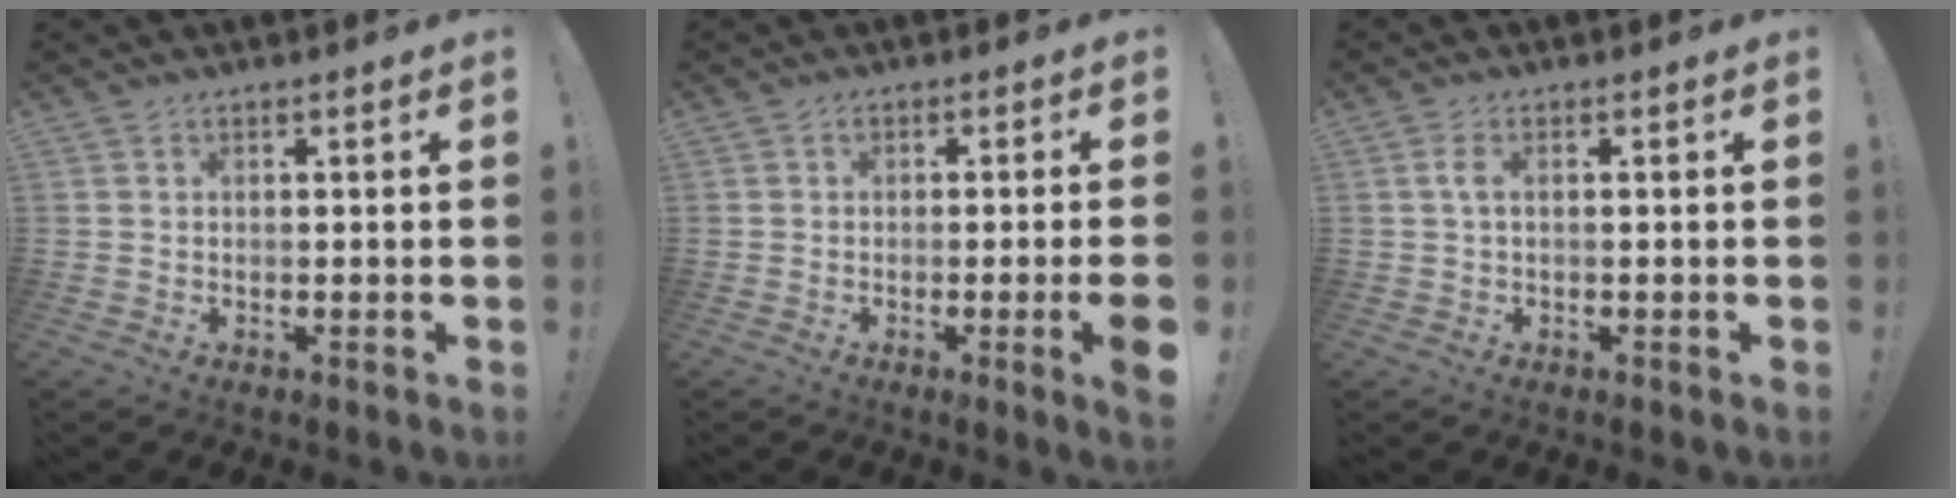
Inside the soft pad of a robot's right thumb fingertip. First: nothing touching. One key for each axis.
{"total": 4.2, "fx": -1.0, "fy": -0.1, "fz": 4.1, "tx": -0.060, "ty": -0.001, "tz": -0.013}
{"total": 2.3, "fx": 0.1, "fy": 0.9, "fz": 2.1, "tx": -0.041, "ty": 0.005, "tz": 0.002}